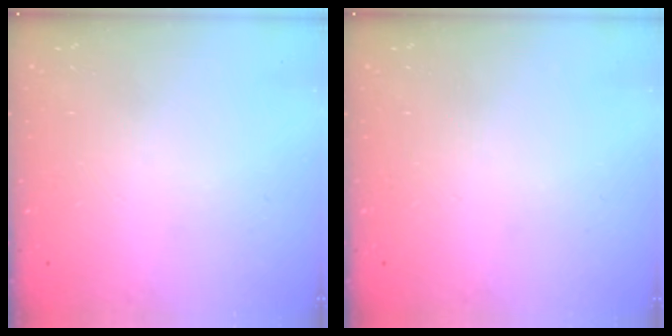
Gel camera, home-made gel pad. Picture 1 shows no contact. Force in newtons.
{"total": 0.0}